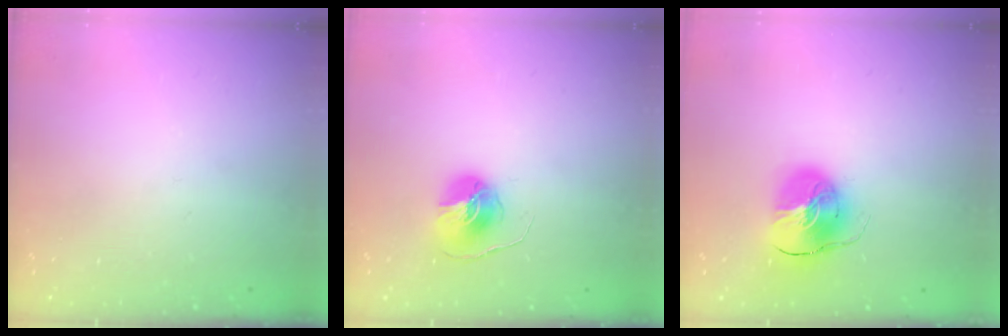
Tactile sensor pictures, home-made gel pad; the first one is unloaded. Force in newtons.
{"total": 7.8, "press": 7.8, "slide": 0.1}
{"total": 11.2, "press": 11.0, "slide": 1.7}